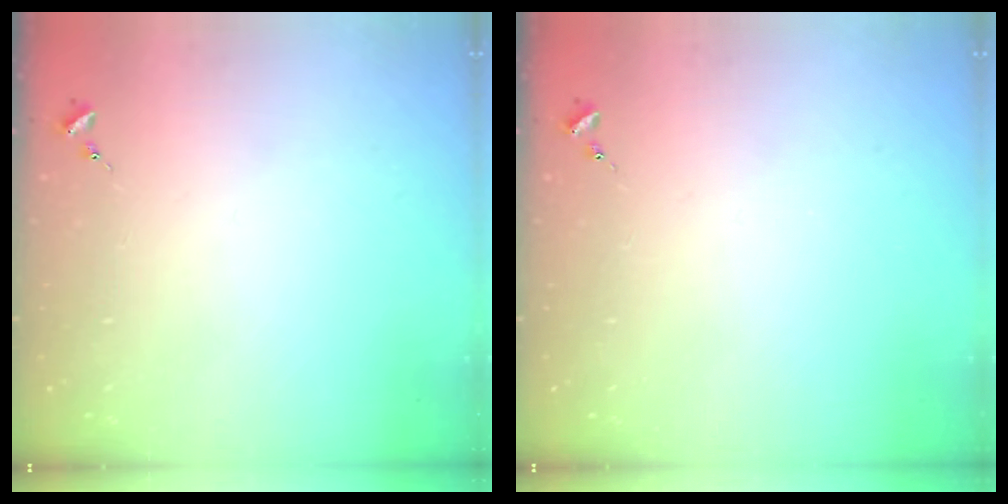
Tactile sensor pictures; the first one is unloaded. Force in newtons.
{"total": 0.0}